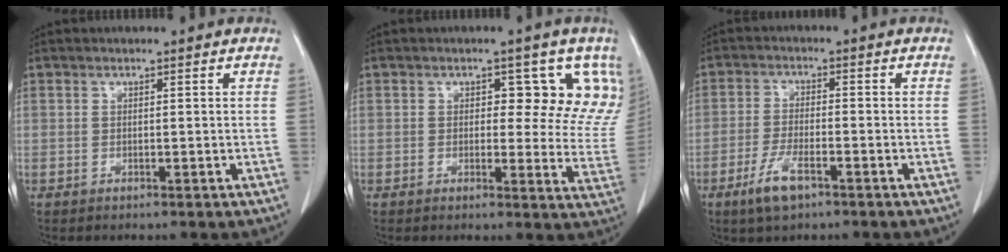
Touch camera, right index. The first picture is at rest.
{"total": 9.1, "force": [4.9, 5.0, 5.7], "torque": [-0.040, -0.005, 0.038]}
{"total": 5.6, "force": [-3.4, 1.5, 4.2], "torque": [-0.089, -0.006, -0.060]}